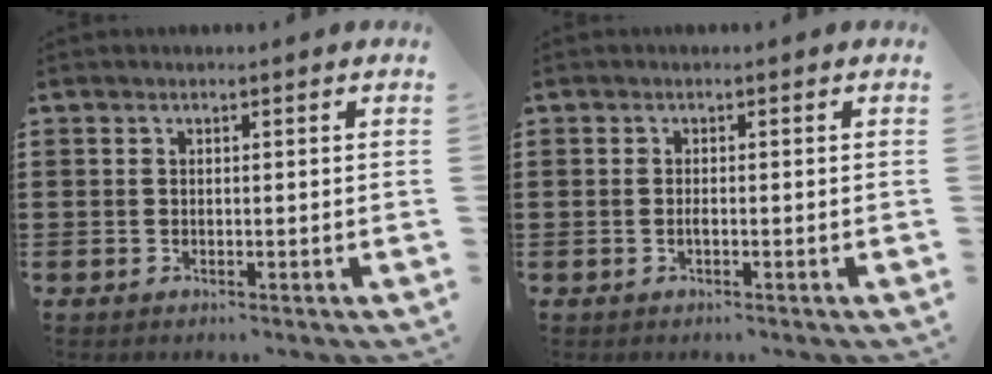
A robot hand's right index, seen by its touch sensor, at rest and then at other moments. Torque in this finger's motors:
{"motor_torque": [2.14, 0.00, 0.16, 0.00]}